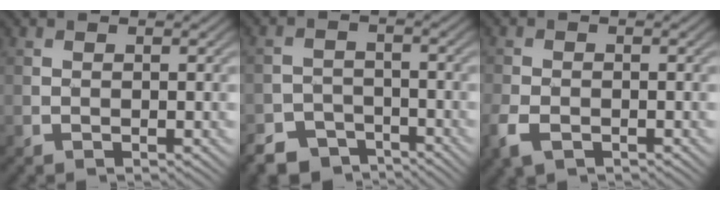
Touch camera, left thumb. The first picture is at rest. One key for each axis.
{"total": 6.0, "fx": -4.8, "fy": 3.2, "fz": 1.6, "tx": -0.029, "ty": -0.009, "tz": -0.087}
{"total": 3.8, "fx": -2.0, "fy": 2.2, "fz": 2.3, "tx": -0.060, "ty": -0.013, "tz": -0.044}